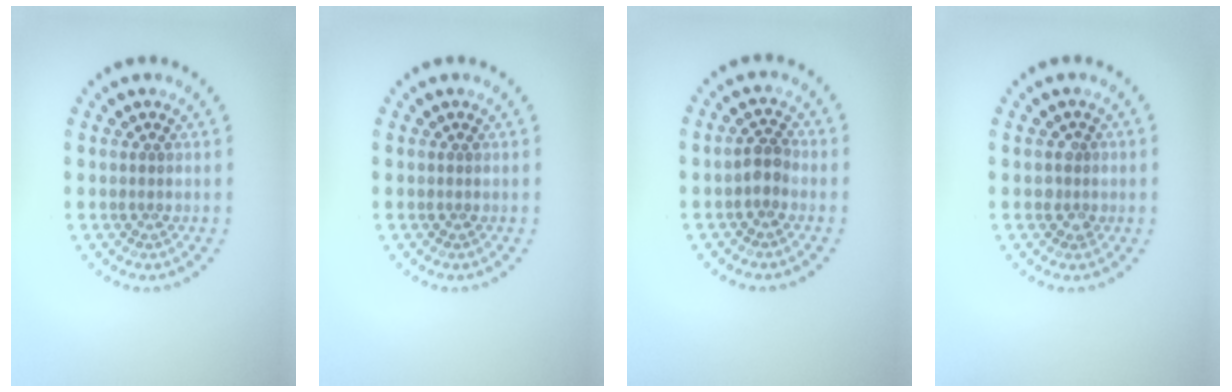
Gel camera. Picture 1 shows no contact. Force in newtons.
{"total": 0.0}
{"total": 1.4, "press": 1.4, "slide": 0.5}
{"total": 1.1, "press": 1.0, "slide": 0.4}